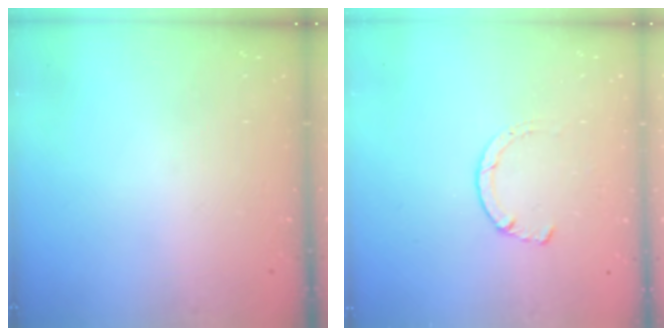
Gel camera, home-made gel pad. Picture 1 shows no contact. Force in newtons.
{"total": 1.5, "press": 1.5, "slide": 0.3}